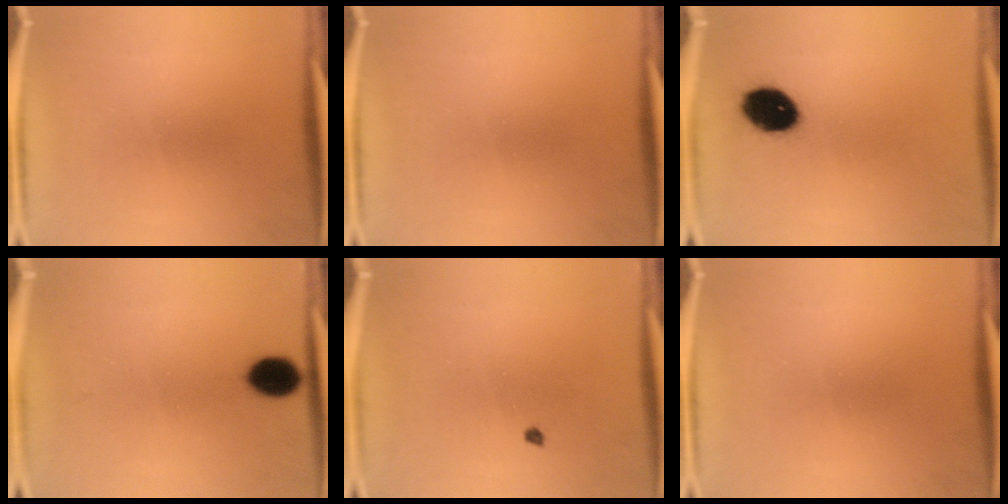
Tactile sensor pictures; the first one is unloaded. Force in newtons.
{"total": 0.0}
{"total": 10.8}
{"total": 6.3}
{"total": 0.6}
{"total": 0.0}